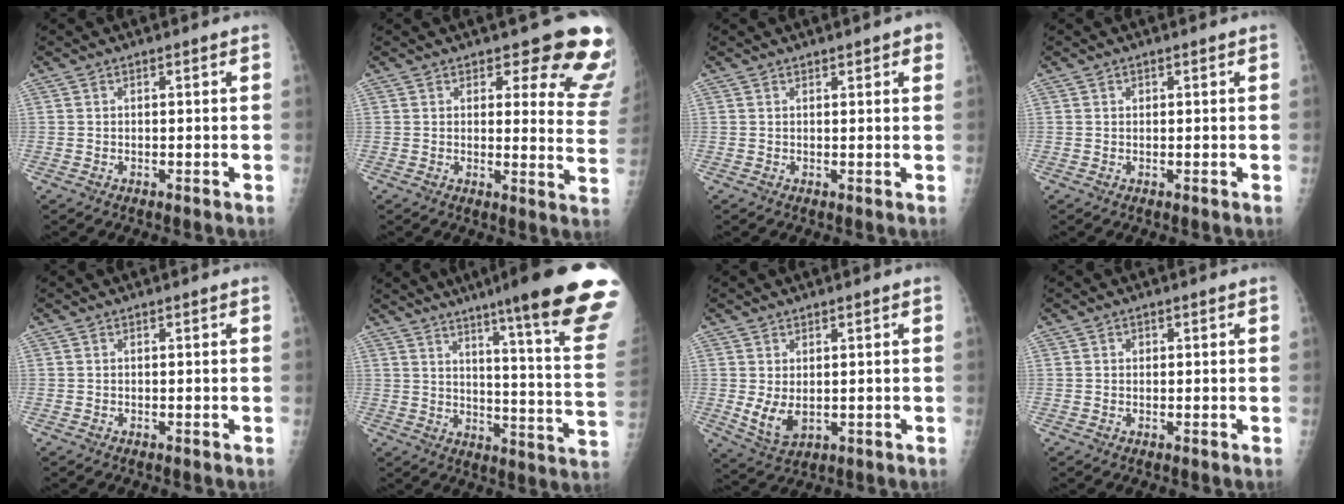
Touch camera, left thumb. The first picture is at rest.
{"total": 13.7, "force": [10.6, 5.0, 7.2], "torque": [-0.021, -0.073, 0.097]}
{"total": 2.9, "force": [1.7, 0.9, 2.2], "torque": [-0.017, -0.003, 0.018]}
{"total": 0.5, "force": [0.2, 0.5, 0.2], "torque": [0.003, 0.000, 0.004]}
{"total": 0.0}
{"total": 25.8, "force": [18.1, 1.0, 18.4], "torque": [-0.218, -0.105, 0.239]}
{"total": 5.1, "force": [0.1, 3.1, 4.1], "torque": [-0.073, -0.011, 0.018]}
{"total": 0.7, "force": [0.2, 0.7, 0.2], "torque": [0.002, 0.001, 0.003]}